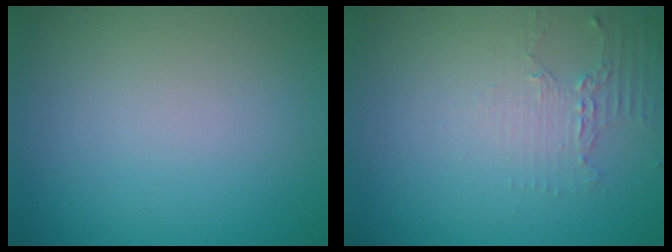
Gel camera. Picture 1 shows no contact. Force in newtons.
{"total": 2.1, "press": 1.5, "slide": 1.4}